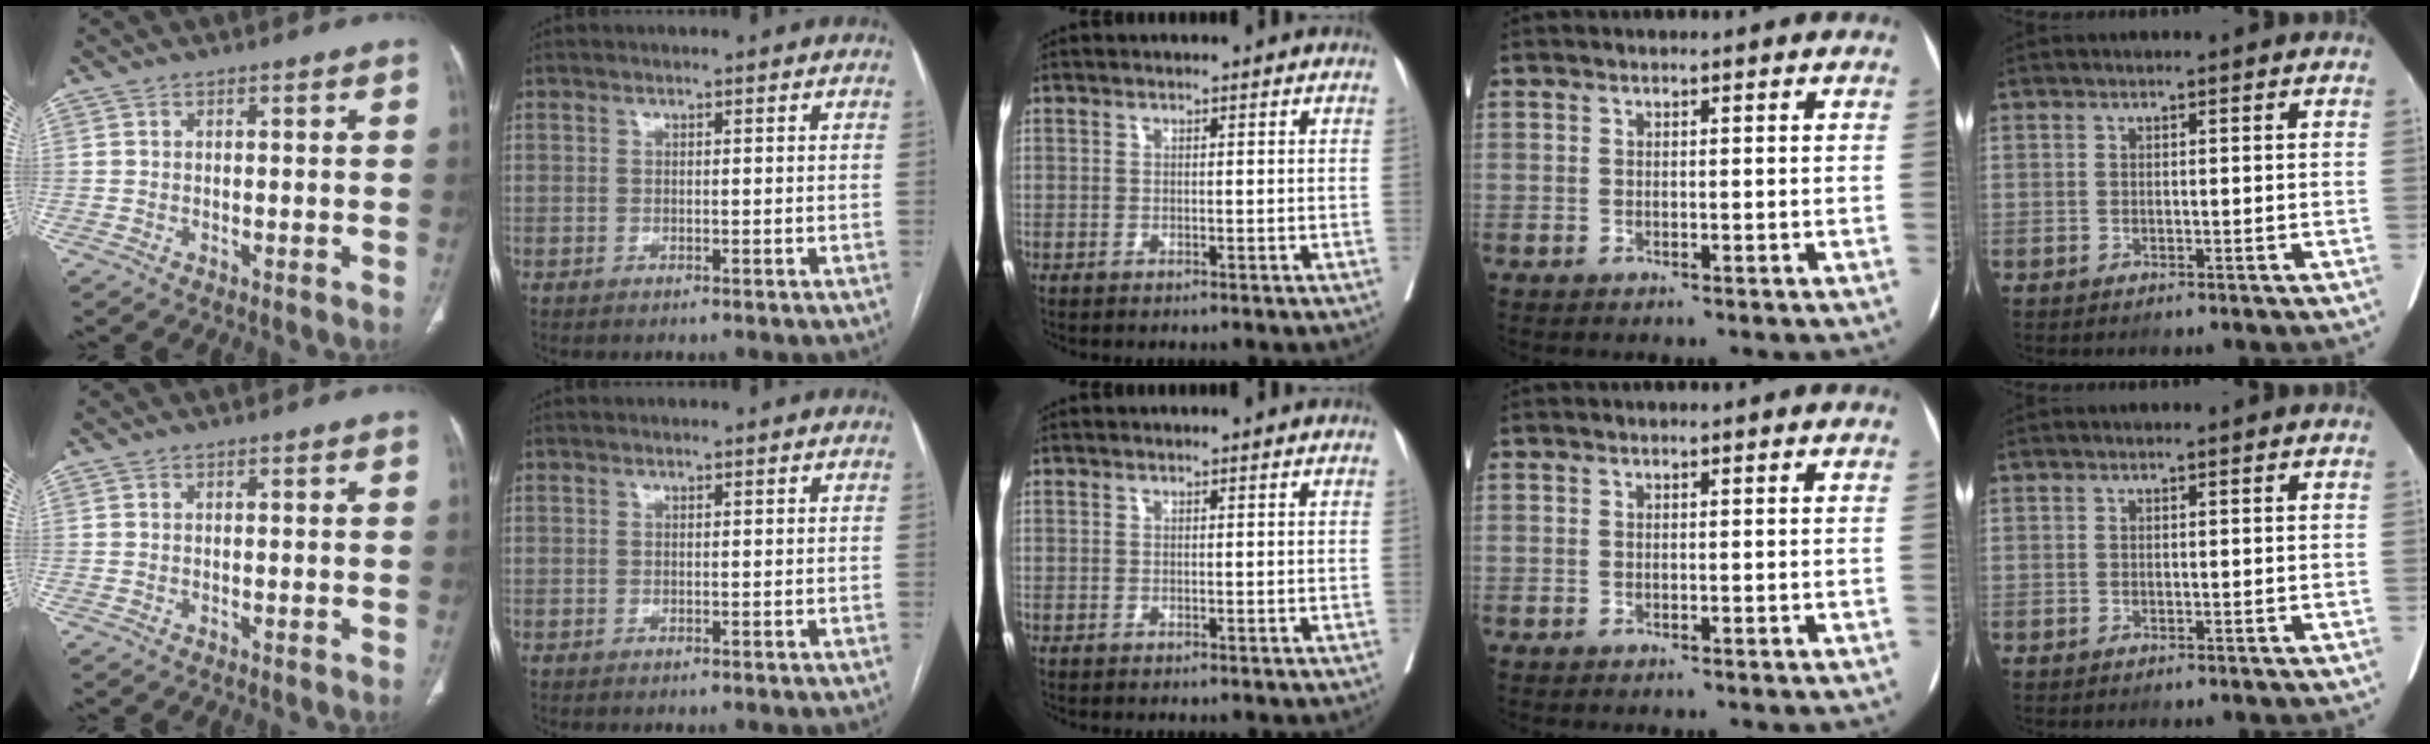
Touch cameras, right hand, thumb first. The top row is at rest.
{}